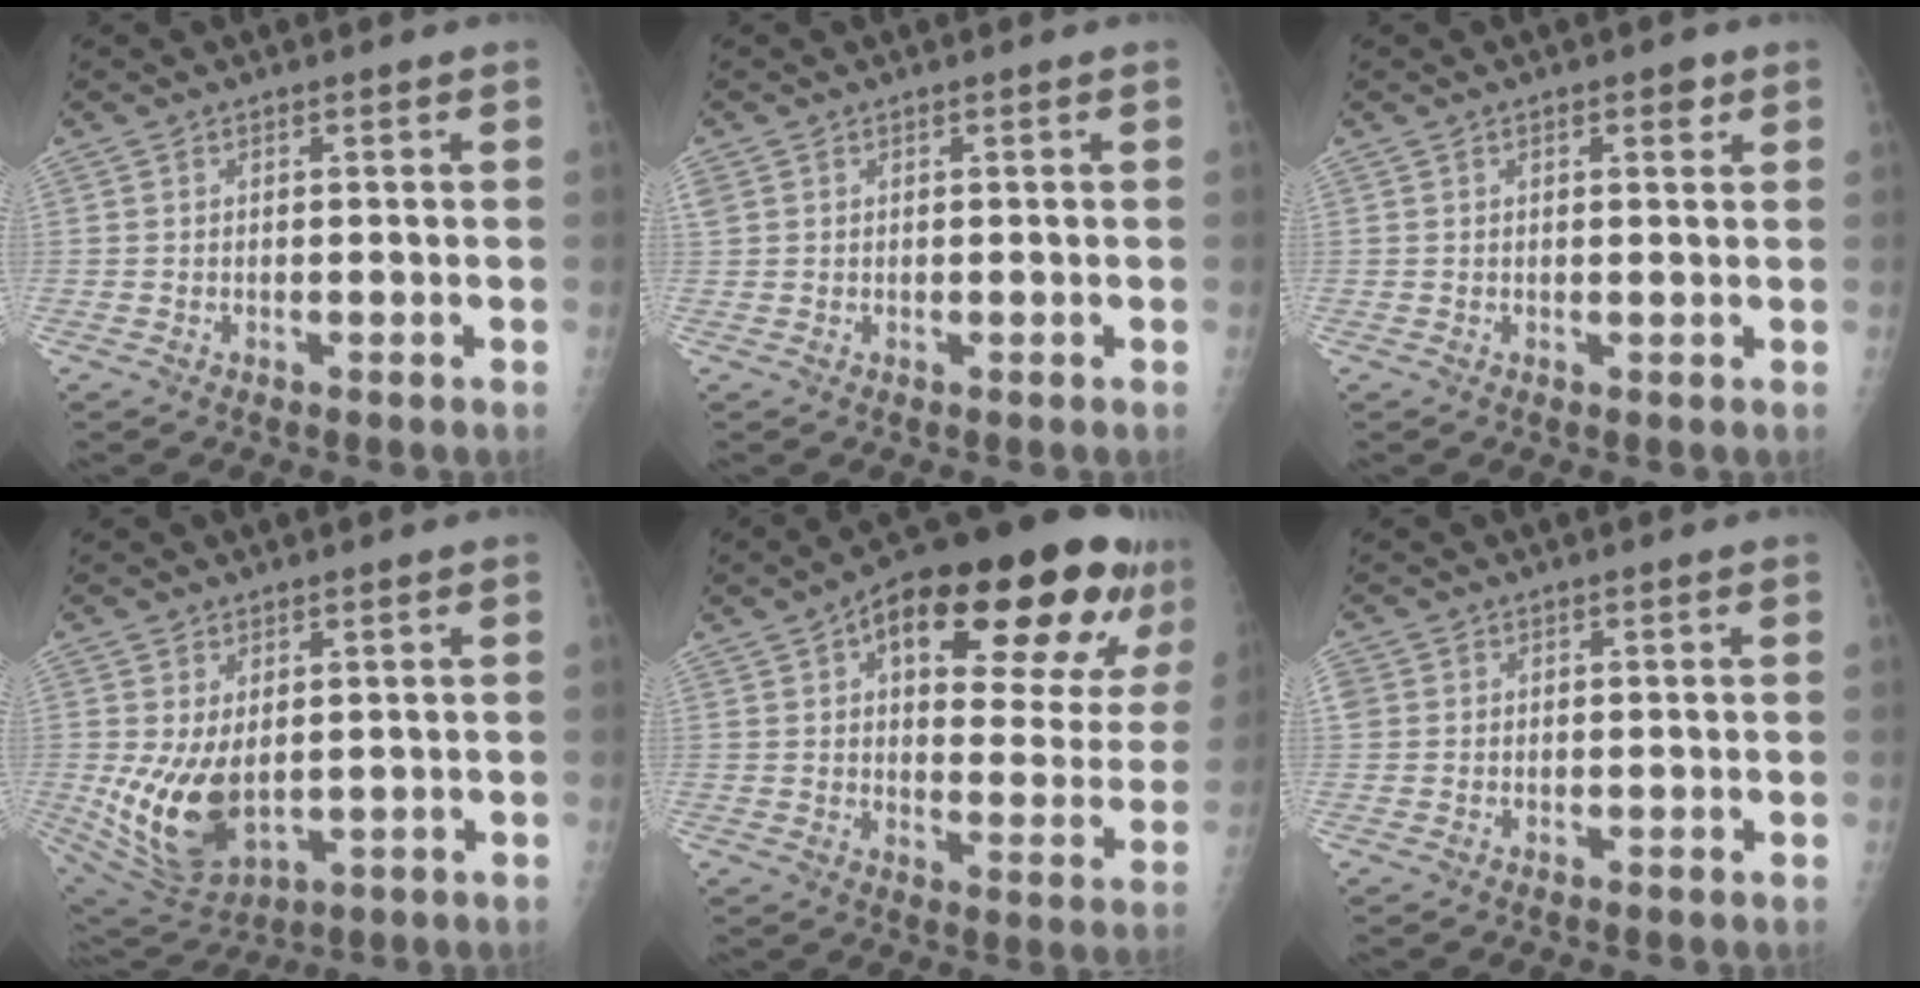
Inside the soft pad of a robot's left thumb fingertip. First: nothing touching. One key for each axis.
{"total": 1.6, "fx": 0.7, "fy": 1.4, "fz": 0.6, "tx": -0.012, "ty": 0.008, "tz": 0.016}
{"total": 2.3, "fx": 1.2, "fy": 1.0, "fz": 1.7, "tx": -0.017, "ty": -0.002, "tz": 0.013}
{"total": 12.1, "fx": -0.1, "fy": 7.4, "fz": 9.6, "tx": -0.171, "ty": -0.019, "tz": 0.025}
{"total": 27.1, "fx": 14.1, "fy": 10.6, "fz": 20.6, "tx": -0.253, "ty": 0.000, "tz": 0.198}
{"total": 1.7, "fx": 0.3, "fy": 1.6, "fz": 0.5, "tx": 0.002, "ty": 0.002, "tz": 0.006}